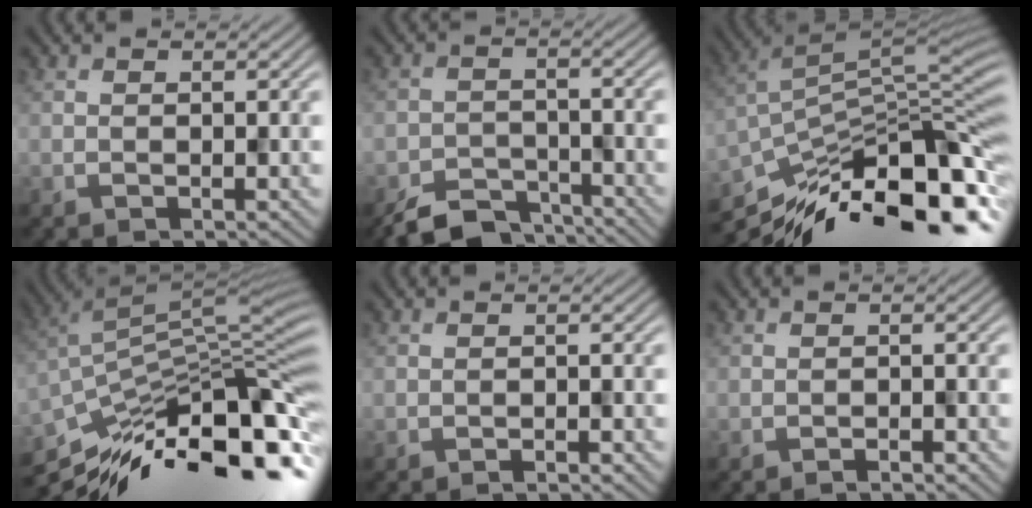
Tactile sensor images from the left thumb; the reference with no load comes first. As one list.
[{"total": 6.0, "force": [-5.1, 2.2, 2.1], "torque": [-0.034, -0.007, -0.093]}, {"total": 15.6, "force": [-9.9, 4.8, 11.0], "torque": [-0.226, -0.003, -0.163]}, {"total": 15.2, "force": [-8.1, 4.7, 11.9], "torque": [-0.235, 0.007, -0.143]}, {"total": 0.8, "force": [-0.7, 0.0, 0.4], "torque": [-0.006, 0.002, -0.013]}, {"total": 1.1, "force": [-1.0, 0.0, 0.5], "torque": [-0.007, 0.002, -0.017]}]